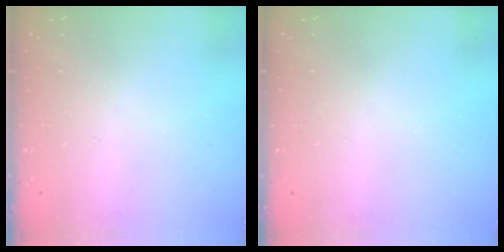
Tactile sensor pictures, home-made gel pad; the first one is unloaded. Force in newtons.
{"total": 0.0}